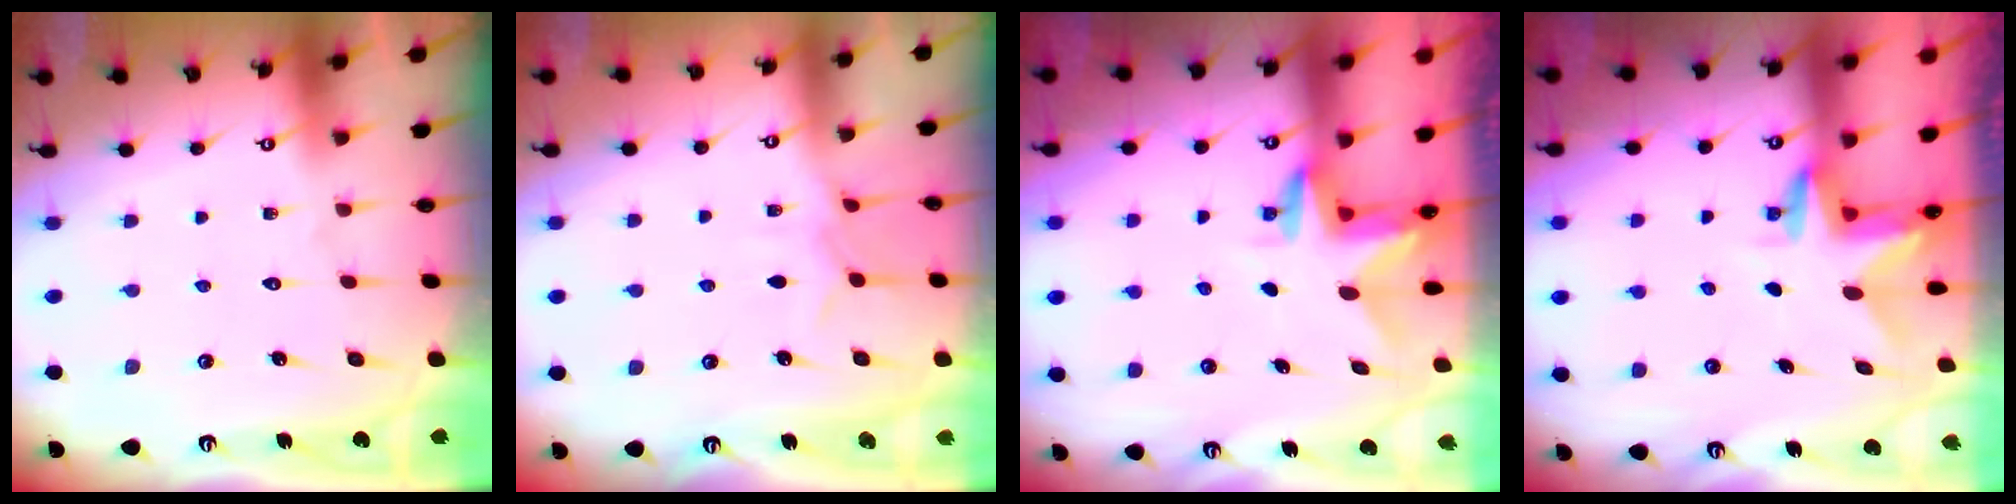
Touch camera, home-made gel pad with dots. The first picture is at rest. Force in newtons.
{"total": 6.0, "press": 5.9, "slide": 0.7}
{"total": 3.1, "press": 3.0, "slide": 0.2}
{"total": 3.1, "press": 3.0, "slide": 0.2}